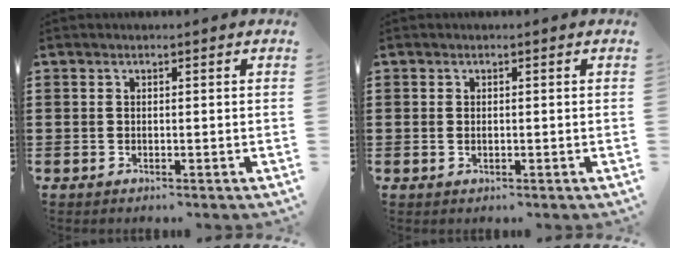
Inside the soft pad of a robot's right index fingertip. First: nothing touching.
{"total": 0.7, "force": [0.0, 0.3, 0.6], "torque": [-0.014, -0.001, 0.001]}